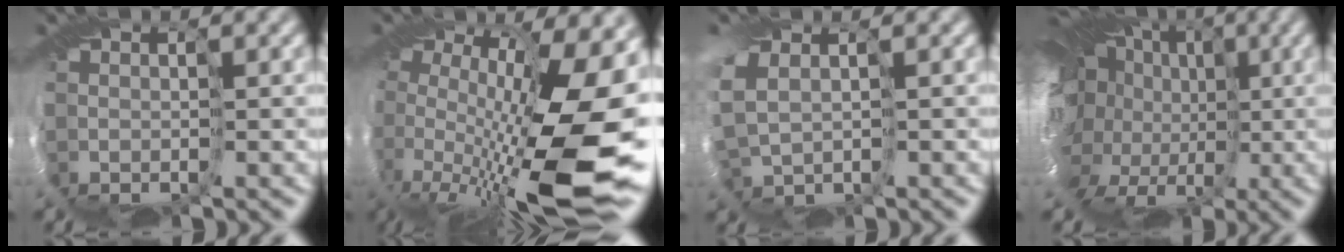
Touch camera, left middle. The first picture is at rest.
{"total": 16.1, "force": [-2.3, 5.4, 15.0], "torque": [-0.250, -0.027, -0.038]}
{"total": 6.0, "force": [2.4, 3.7, 4.2], "torque": [-0.131, 0.025, 0.052]}
{"total": 19.8, "force": [1.0, 14.4, 13.6], "torque": [-0.230, 0.022, -0.014]}